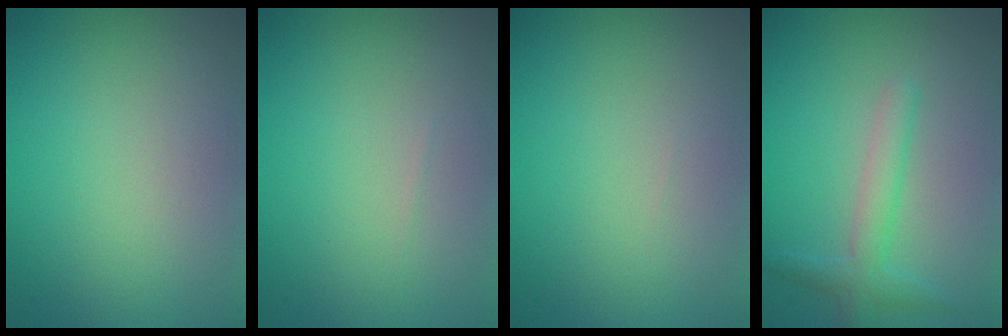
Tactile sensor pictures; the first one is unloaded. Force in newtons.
{"total": 0.0}
{"total": 0.0}
{"total": 2.5, "press": 2.5, "slide": 0.1}